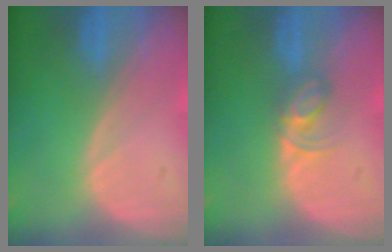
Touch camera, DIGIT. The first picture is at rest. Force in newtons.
{"total": 3.5, "press": 3.5, "slide": 0.4}